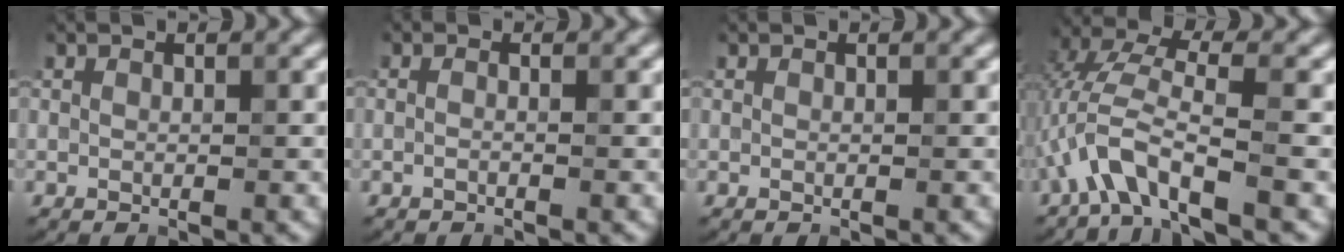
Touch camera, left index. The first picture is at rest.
{"total": 0.5, "force": [-0.4, 0.0, 0.4], "torque": [-0.011, -0.004, -0.010]}
{"total": 0.0}
{"total": 4.8, "force": [-2.4, 0.9, 4.0], "torque": [-0.083, 0.018, -0.049]}